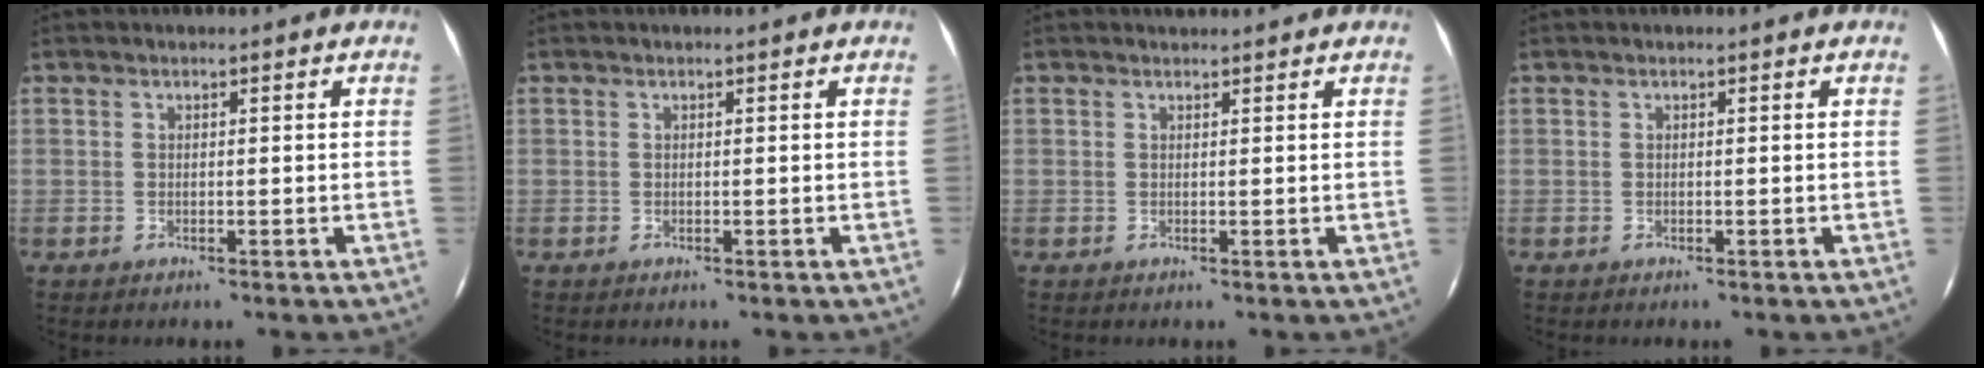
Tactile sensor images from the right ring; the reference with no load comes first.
{"total": 0.0}
{"total": 0.8, "force": [0.8, 0.2, 0.1], "torque": [-0.004, 0.005, 0.013]}
{"total": 0.0}